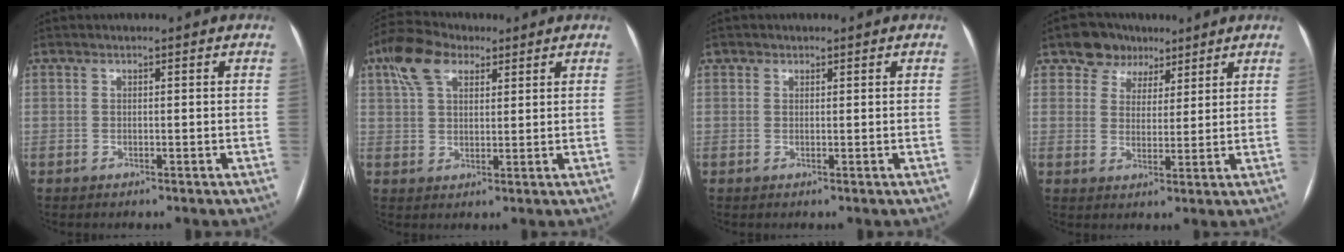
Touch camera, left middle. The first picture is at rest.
{"total": 7.8, "force": [4.3, 4.3, 4.9], "torque": [-0.113, 0.033, 0.080]}
{"total": 0.7, "force": [0.4, 0.5, 0.0], "torque": [0.005, 0.000, 0.004]}
{"total": 6.1, "force": [4.1, 4.5, 0.6], "torque": [-0.009, 0.016, 0.067]}